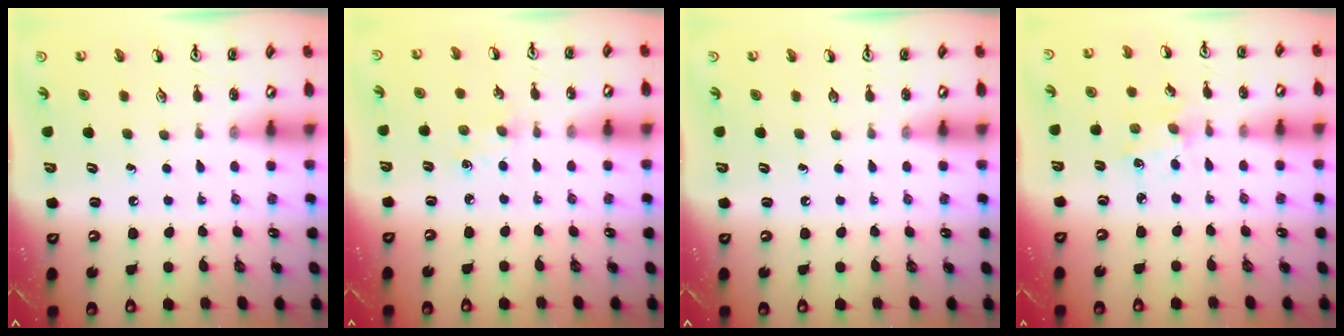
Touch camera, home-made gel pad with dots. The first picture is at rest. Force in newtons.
{"total": 2.9, "press": 2.8, "slide": 0.4}
{"total": 0.0}
{"total": 2.6, "press": 2.6, "slide": 0.4}